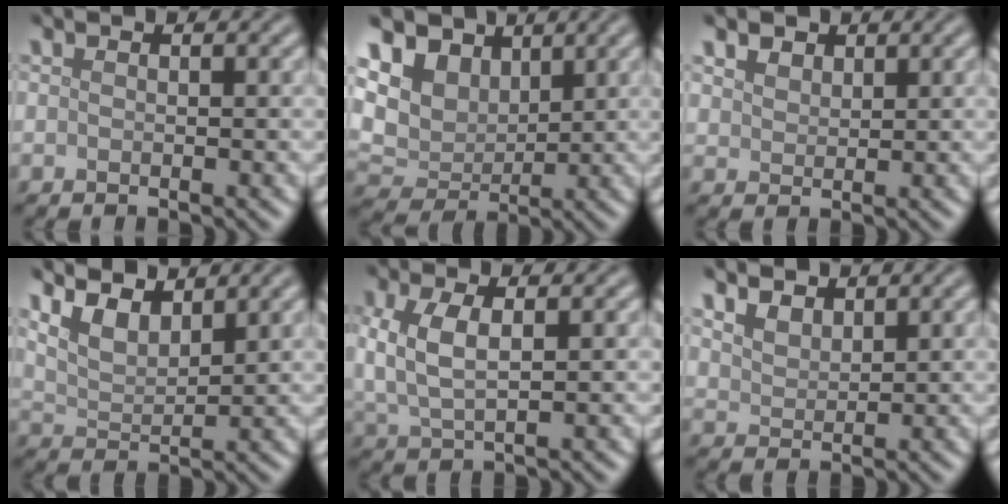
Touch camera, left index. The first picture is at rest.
{"total": 7.3, "force": [3.7, 5.2, 3.5], "torque": [-0.102, 0.014, 0.058]}
{"total": 2.1, "force": [1.6, 1.3, 0.7], "torque": [-0.021, 0.000, 0.031]}
{"total": 3.9, "force": [3.0, 1.3, 2.1], "torque": [-0.053, 0.003, 0.057]}
{"total": 4.2, "force": [0.8, 2.0, 3.6], "torque": [-0.084, 0.006, 0.018]}
{"total": 3.1, "force": [2.5, 1.5, 1.1], "torque": [-0.034, 0.001, 0.050]}